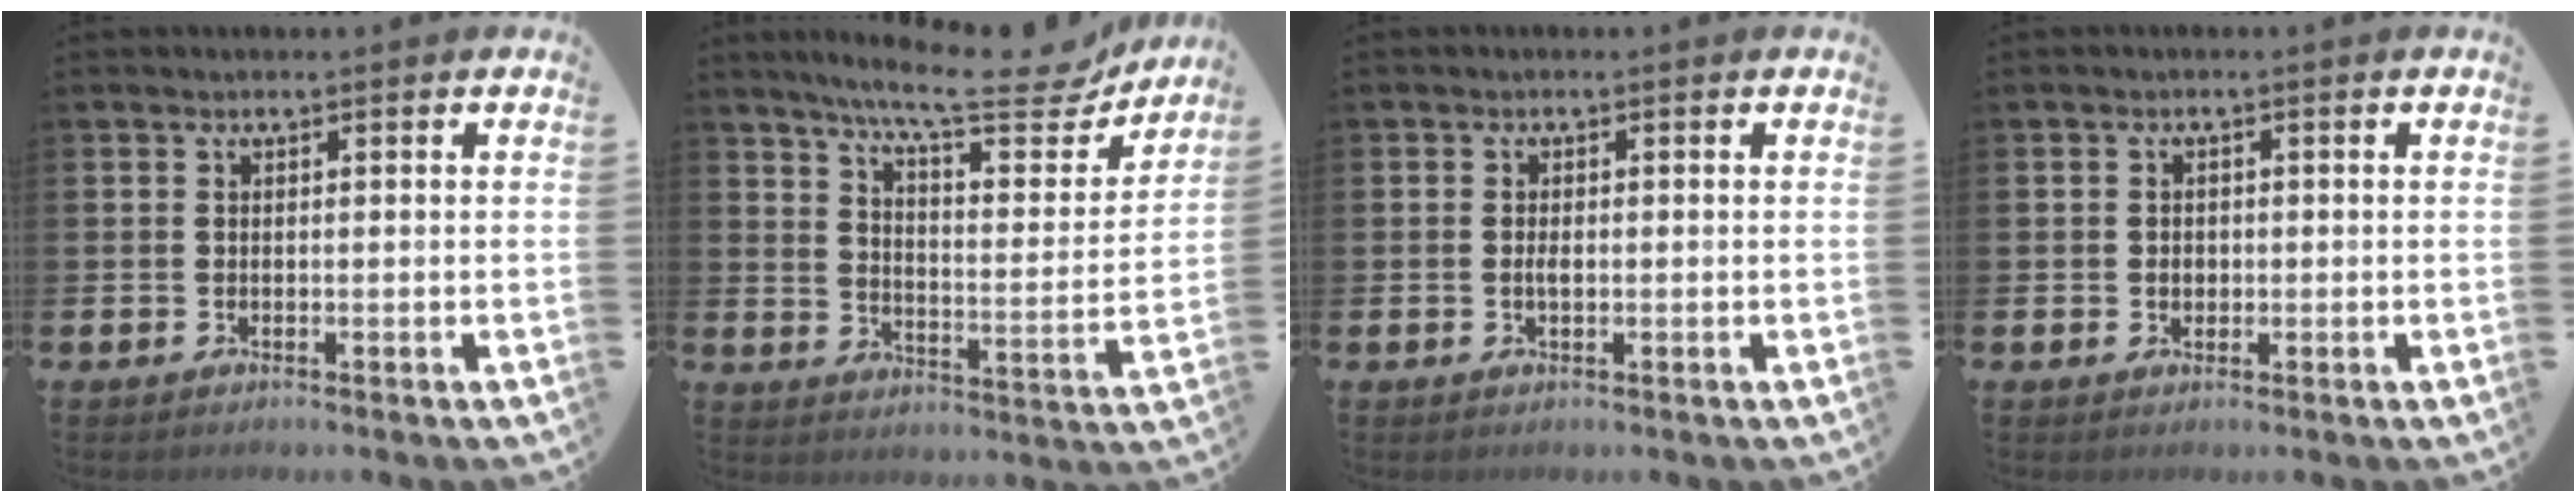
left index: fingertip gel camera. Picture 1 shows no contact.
{"total": 11.4, "force": [9.6, 2.0, 5.8], "torque": [-0.116, -0.057, 0.160]}
{"total": 1.2, "force": [-0.1, 0.6, 1.1], "torque": [-0.021, 0.003, -0.004]}
{"total": 1.3, "force": [-0.1, 1.1, 0.7], "torque": [-0.006, 0.006, -0.005]}